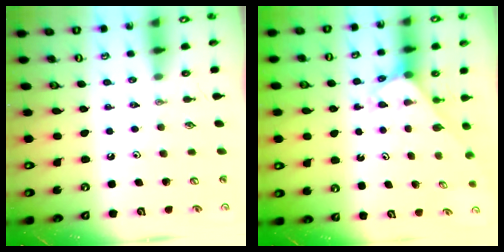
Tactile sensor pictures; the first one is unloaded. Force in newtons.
{"total": 2.5, "press": 2.5, "slide": 0.1}